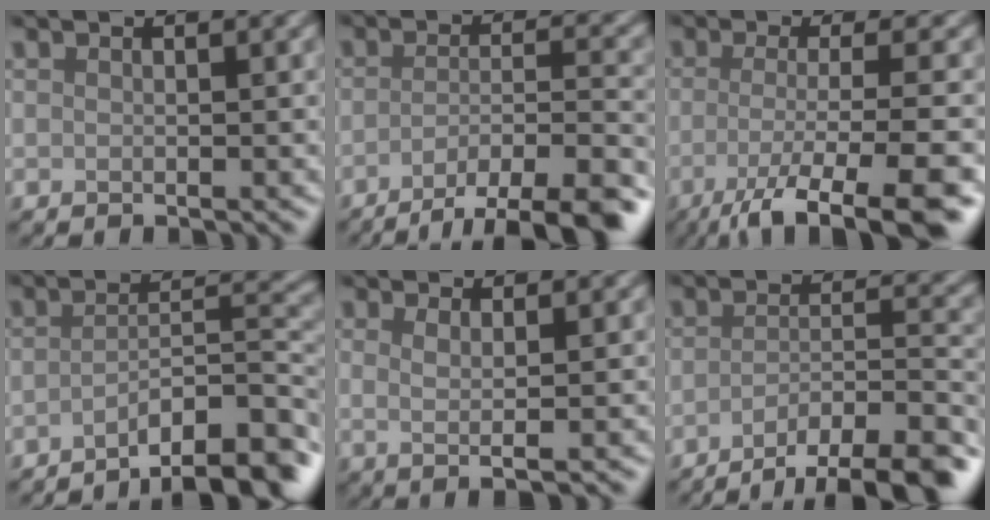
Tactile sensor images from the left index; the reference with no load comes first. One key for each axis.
{"total": 8.5, "fx": -5.3, "fy": 2.2, "fz": 6.3, "tx": -0.087, "ty": -0.003, "tz": -0.079}
{"total": 8.1, "fx": -3.6, "fy": 1.9, "fz": 7.0, "tx": -0.100, "ty": -0.015, "tz": -0.067}
{"total": 8.7, "fx": -5.6, "fy": 2.1, "fz": 6.3, "tx": -0.079, "ty": 0.006, "tz": -0.088}
{"total": 2.3, "fx": 0.4, "fy": 0.6, "fz": 2.1, "tx": -0.035, "ty": -0.003, "tz": 0.004}
{"total": 9.4, "fx": -6.4, "fy": 2.6, "fz": 6.3, "tx": -0.091, "ty": -0.001, "tz": -0.093}